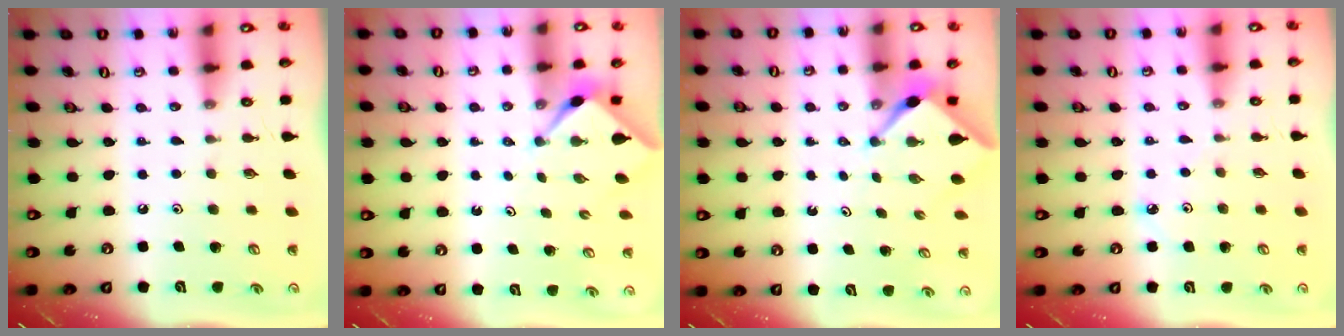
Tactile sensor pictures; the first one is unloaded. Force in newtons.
{"total": 2.3, "press": 2.3, "slide": 0.1}
{"total": 2.2, "press": 2.2, "slide": 0.2}
{"total": 2.9, "press": 2.9, "slide": 0.3}